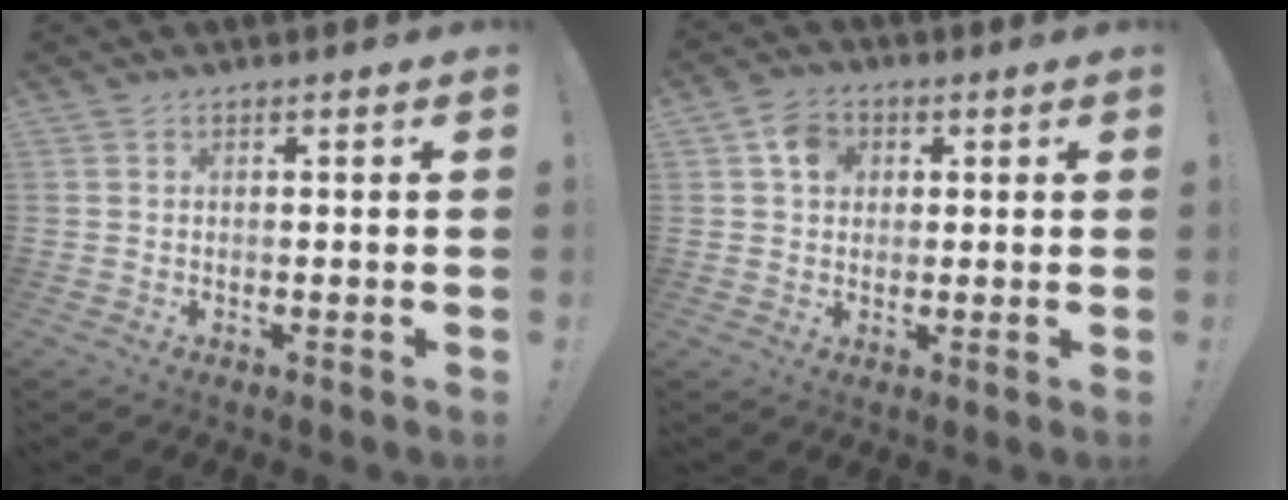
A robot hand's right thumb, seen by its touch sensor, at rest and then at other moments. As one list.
[{"total": 6.7, "force": [2.0, 5.6, 3.1], "torque": [-0.041, 0.003, 0.037]}]